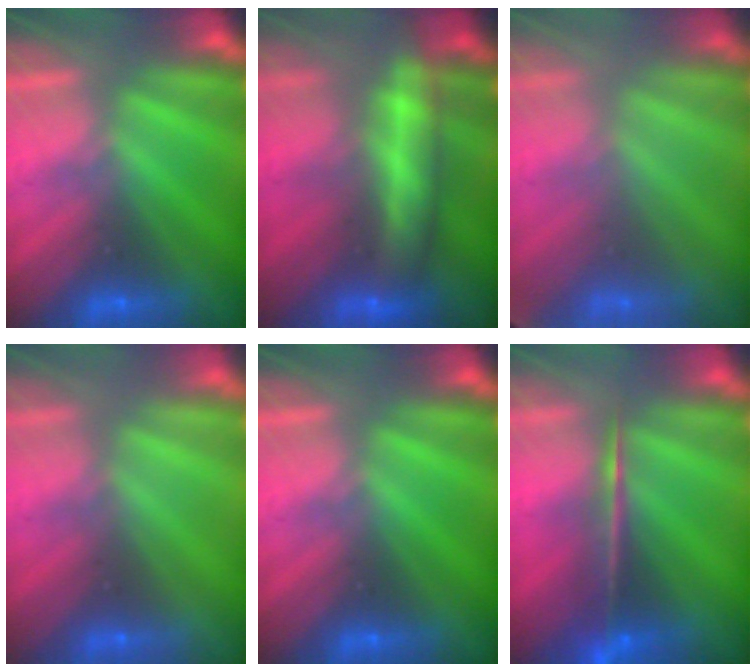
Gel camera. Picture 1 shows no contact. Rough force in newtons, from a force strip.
{"total": 8.4}
{"total": 1.4}
{"total": 3.0}
{"total": 0.0}
{"total": 6.7}